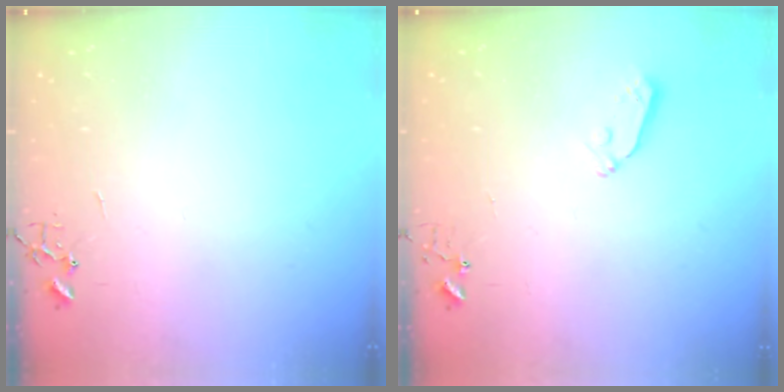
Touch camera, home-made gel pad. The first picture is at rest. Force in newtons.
{"total": 4.7, "press": 4.6, "slide": 0.9}